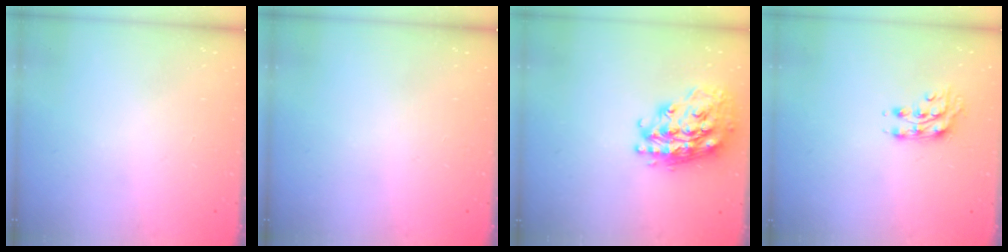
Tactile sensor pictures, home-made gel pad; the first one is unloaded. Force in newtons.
{"total": 0.0}
{"total": 22.6, "press": 22.6, "slide": 1.8}
{"total": 8.0, "press": 7.9, "slide": 0.9}